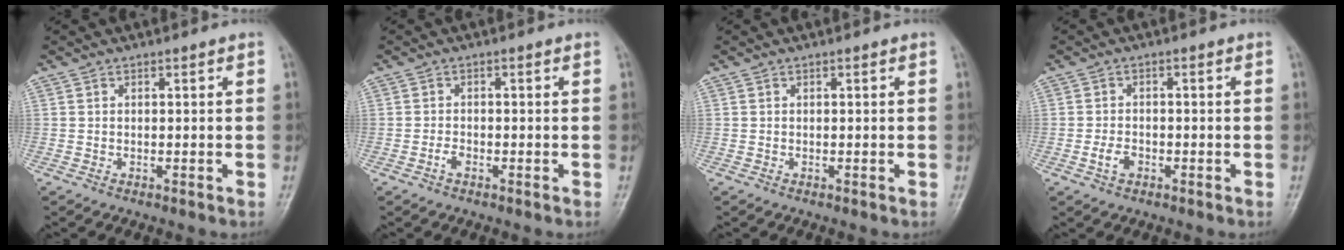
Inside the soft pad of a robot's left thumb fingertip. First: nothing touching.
{"total": 1.5, "force": [-0.9, 0.8, 0.9], "torque": [-0.019, 0.004, -0.021]}
{"total": 0.0}
{"total": 2.8, "force": [-1.2, 1.8, 1.7], "torque": [-0.031, 0.008, -0.024]}